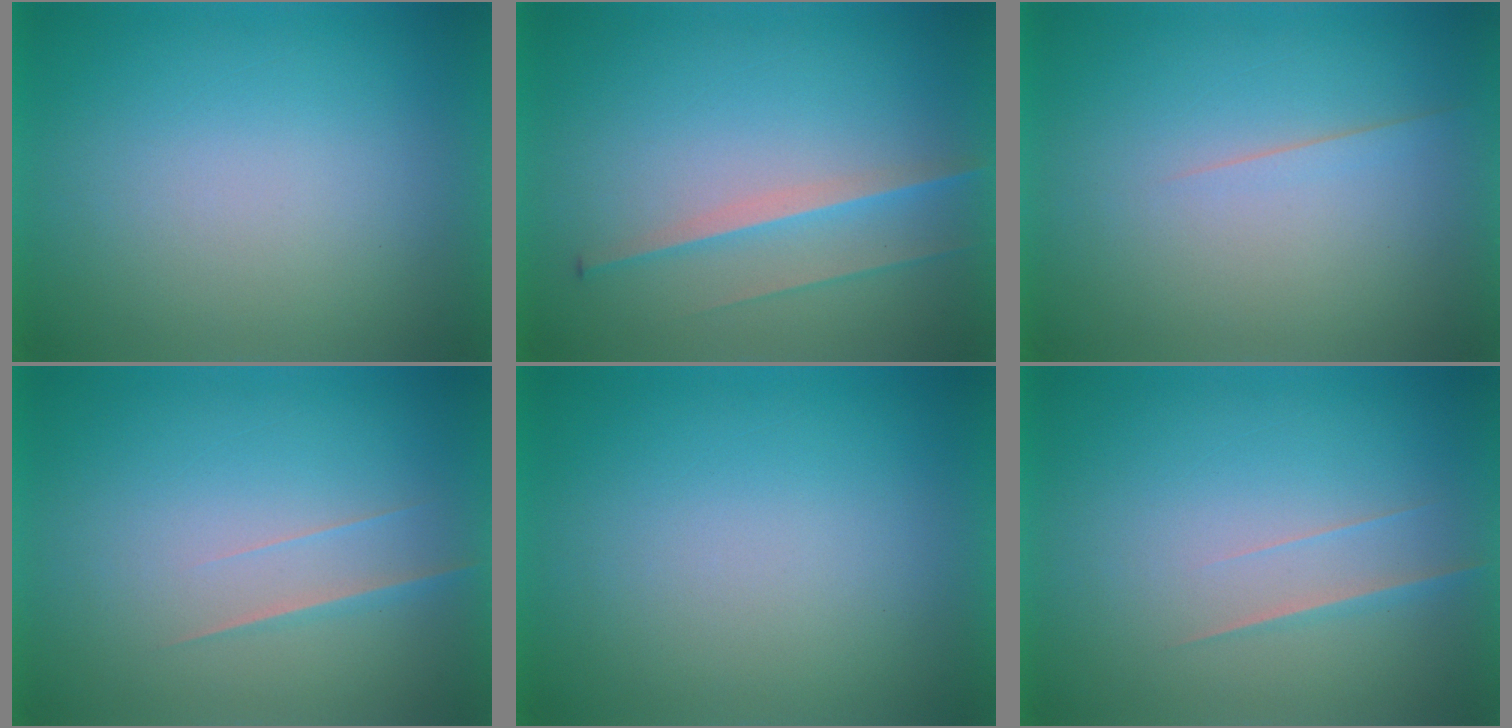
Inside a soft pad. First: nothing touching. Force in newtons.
{"total": 2.8}
{"total": 1.6}
{"total": 1.5}
{"total": 0.0}
{"total": 1.5}